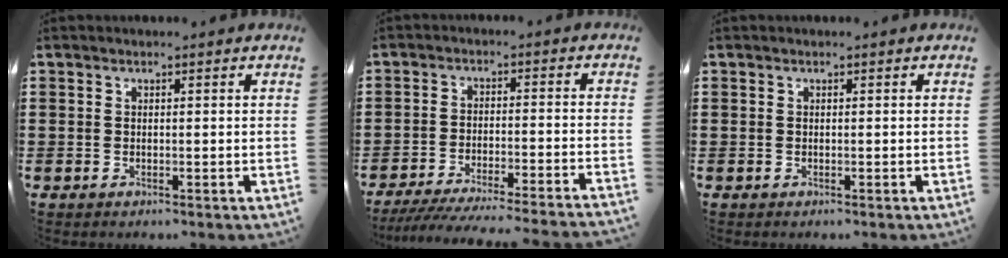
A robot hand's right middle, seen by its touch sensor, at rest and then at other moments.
{"total": 5.4, "force": [-5.0, -0.3, 1.9], "torque": [-0.036, -0.014, -0.099]}
{"total": 0.0}